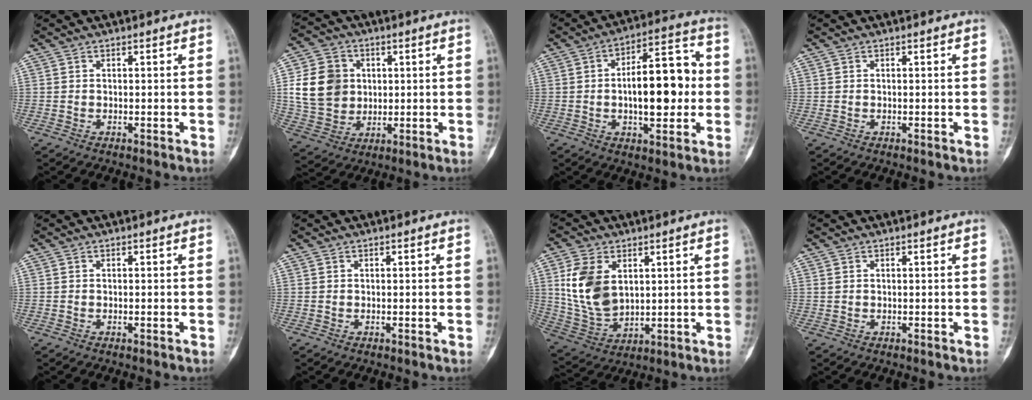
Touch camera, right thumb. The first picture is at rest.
{"total": 13.3, "force": [1.9, 11.3, 6.7], "torque": [-0.101, 0.003, 0.044]}
{"total": 16.1, "force": [-0.3, 7.2, 14.4], "torque": [-0.191, 0.026, -0.009]}
{"total": 0.0}
{"total": 0.0}
{"total": 0.0}
{"total": 12.7, "force": [3.3, 8.2, 9.1], "torque": [-0.164, -0.015, 0.079]}
{"total": 0.6, "force": [0.2, 0.5, 0.3], "torque": [-0.005, 0.002, 0.005]}